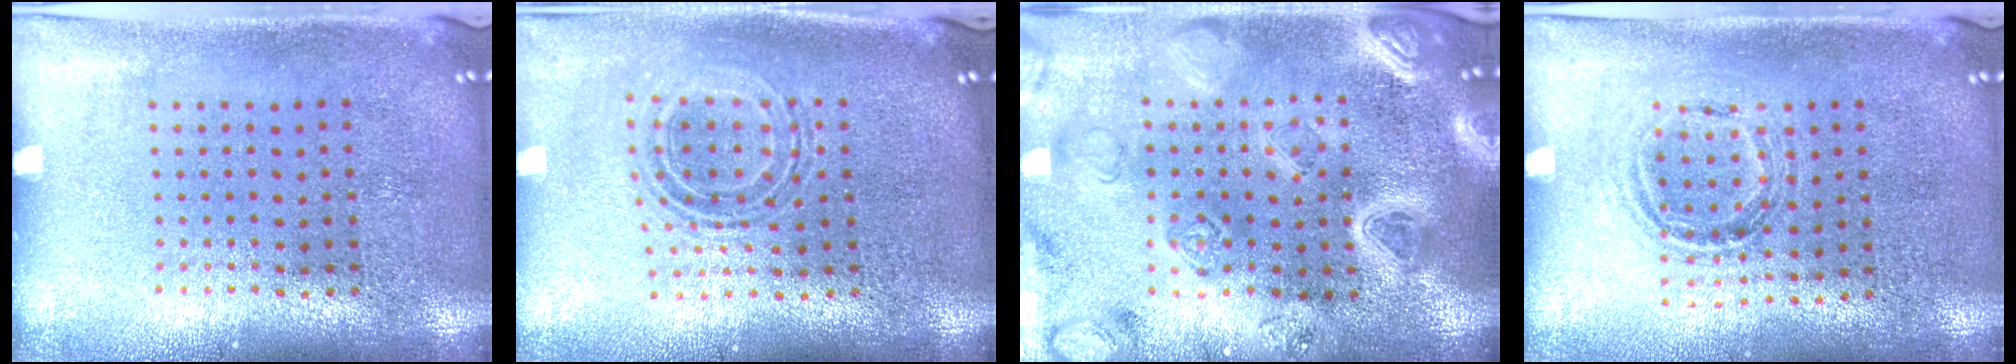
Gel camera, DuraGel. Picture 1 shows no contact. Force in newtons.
{"total": 0.8, "press": 0.8, "slide": 0.1}
{"total": 4.1, "press": 3.7, "slide": 1.9}
{"total": 1.0, "press": 0.9, "slide": 0.3}